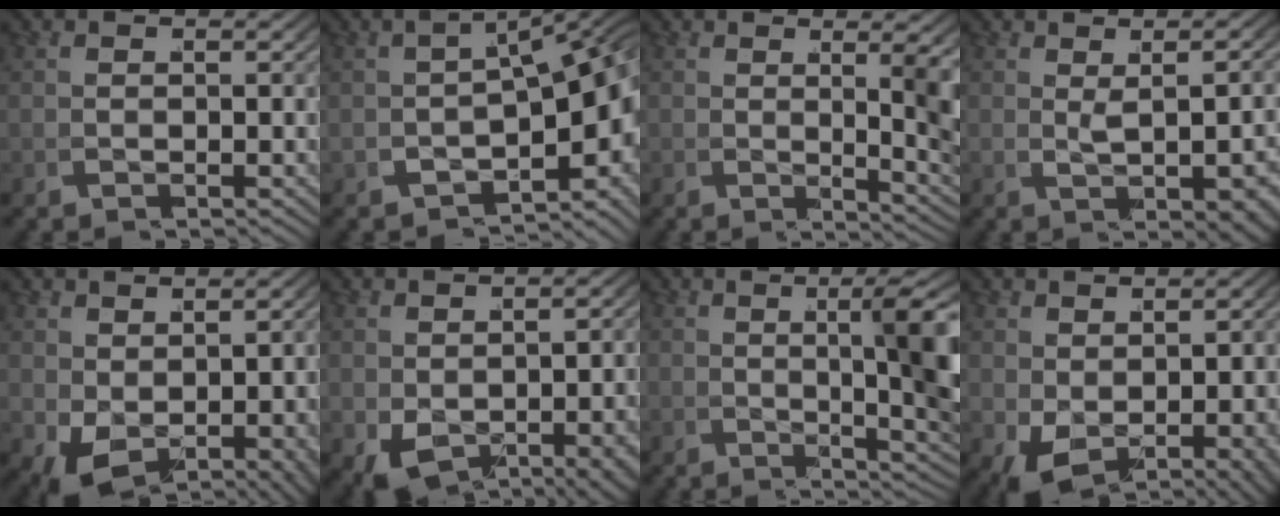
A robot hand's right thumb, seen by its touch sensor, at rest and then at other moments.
{"total": 9.2, "force": [-1.9, 5.0, 7.5], "torque": [-0.077, -0.005, -0.025]}
{"total": 6.7, "force": [0.5, 2.1, 6.4], "torque": [-0.072, -0.004, 0.013]}
{"total": 3.7, "force": [0.7, 1.0, 3.5], "torque": [-0.039, 0.003, 0.021]}
{"total": 4.6, "force": [-0.8, 2.9, 3.4], "torque": [-0.052, -0.029, 0.012]}
{"total": 4.8, "force": [-1.3, 2.5, 4.0], "torque": [-0.052, -0.018, -0.002]}
{"total": 10.5, "force": [1.3, 3.7, 9.7], "torque": [-0.108, 0.007, 0.018]}
{"total": 4.1, "force": [-0.7, 2.3, 3.4], "torque": [-0.046, -0.024, 0.011]}